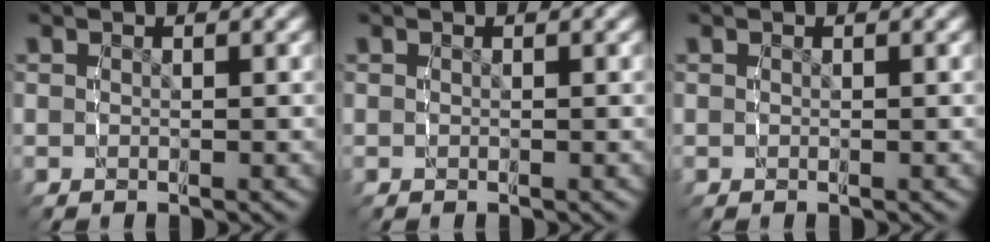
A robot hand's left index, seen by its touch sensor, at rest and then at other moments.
{"total": 0.0}
{"total": 0.0}